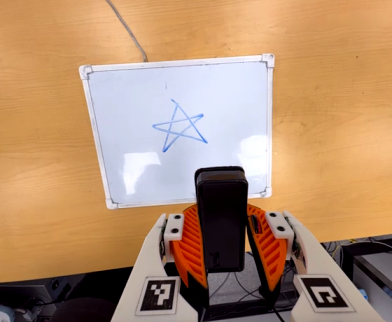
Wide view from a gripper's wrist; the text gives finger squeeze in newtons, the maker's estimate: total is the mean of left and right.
{"total": 8.8, "left": 7.8, "right": 9.8}